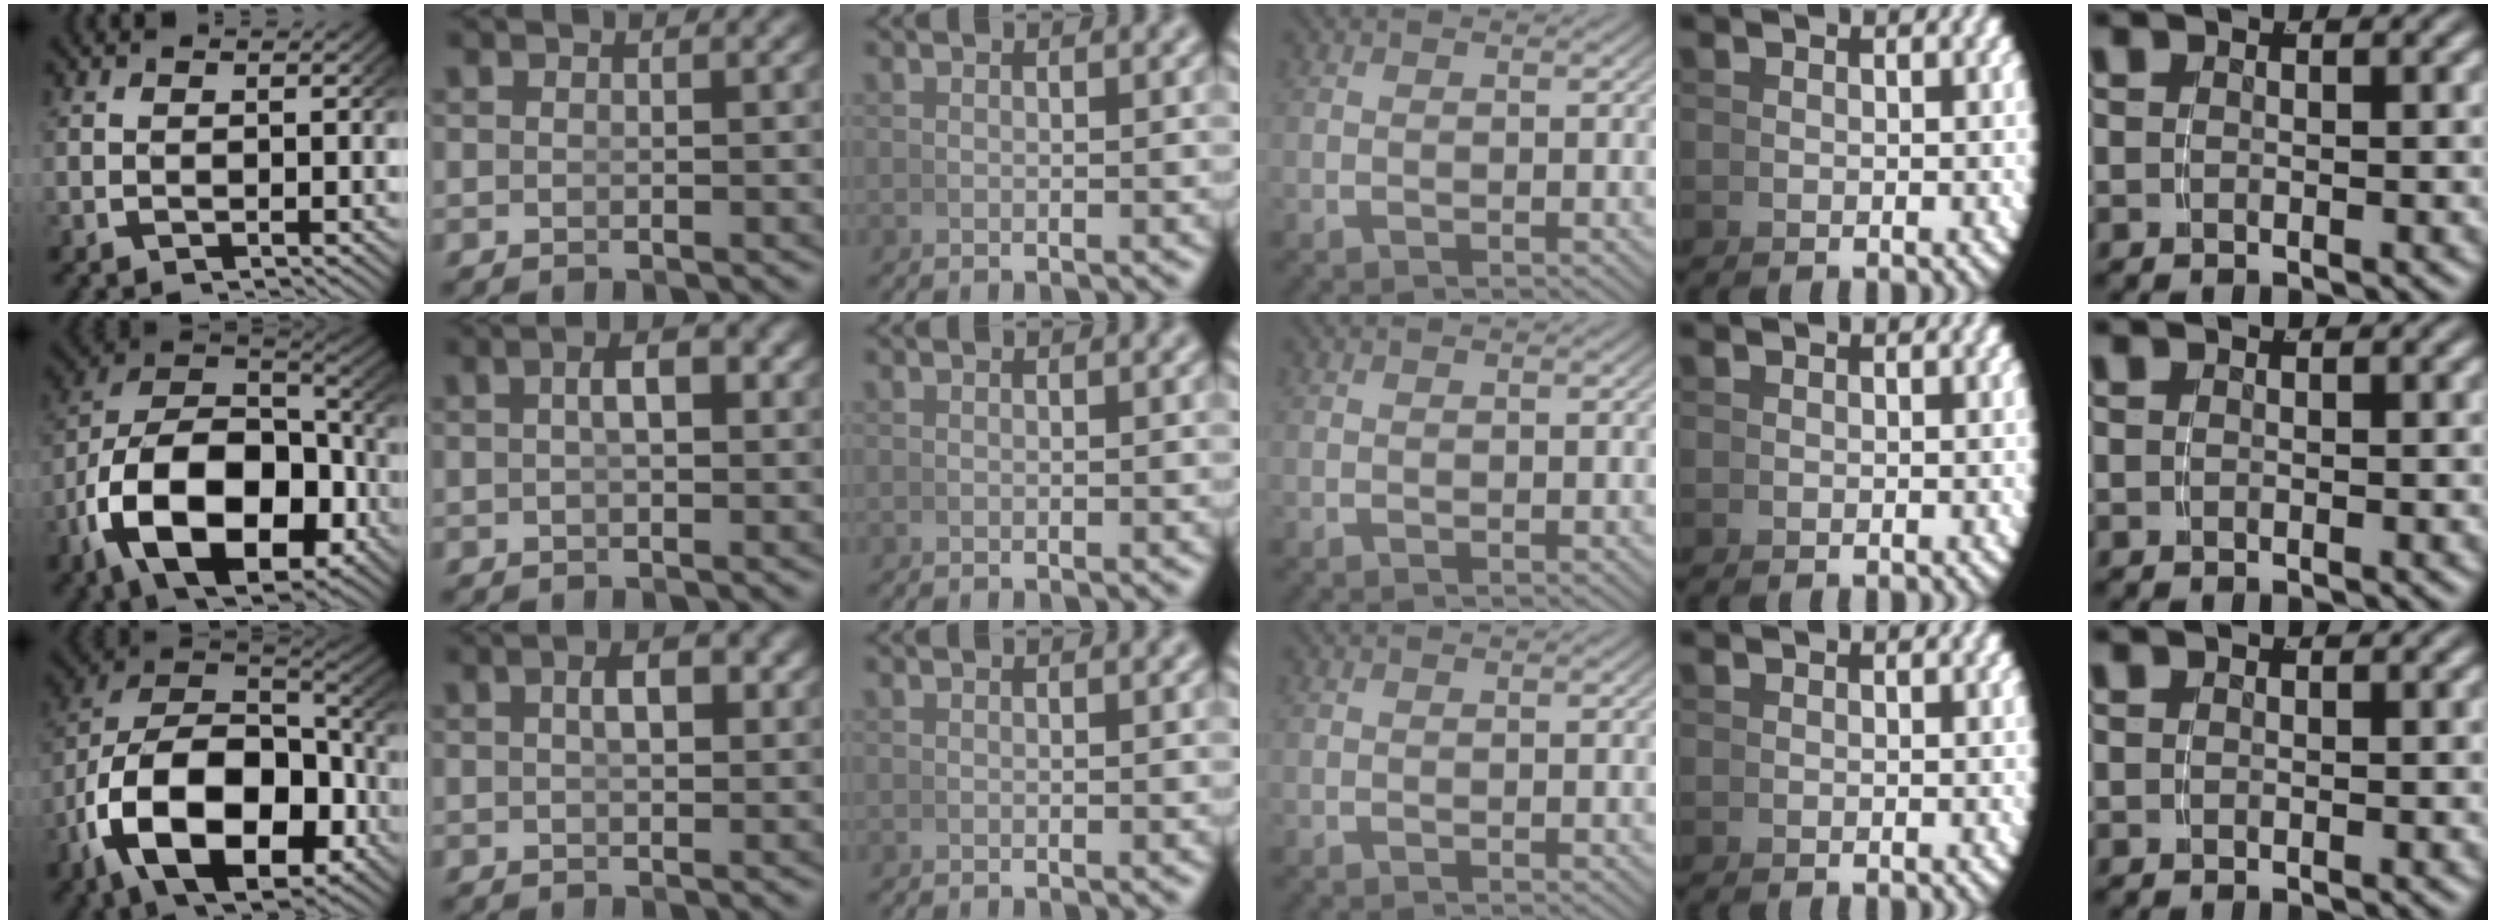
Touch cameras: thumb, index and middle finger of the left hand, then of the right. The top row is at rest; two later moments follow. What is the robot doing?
{"motion": "grasp_and_lifting", "object": "photo album"}